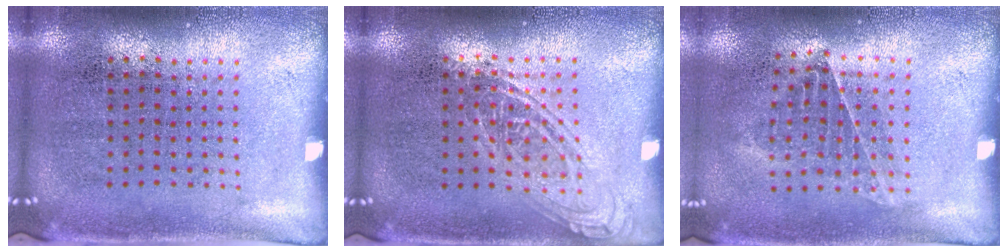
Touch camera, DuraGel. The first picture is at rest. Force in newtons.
{"total": 1.2, "press": 1.2, "slide": 0.1}
{"total": 0.9, "press": 0.9, "slide": 0.3}